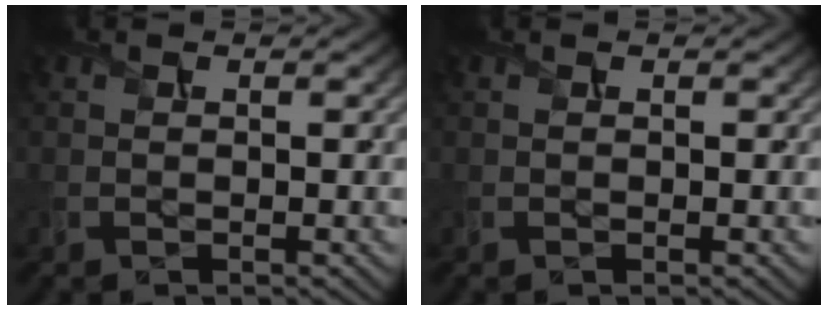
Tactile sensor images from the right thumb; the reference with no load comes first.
{"total": 0.0}